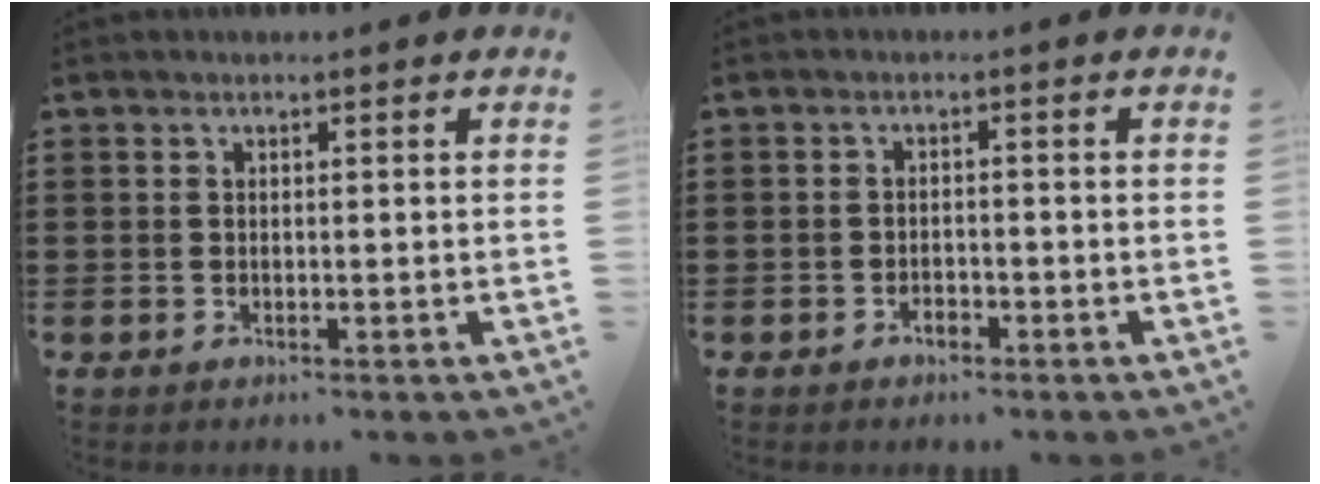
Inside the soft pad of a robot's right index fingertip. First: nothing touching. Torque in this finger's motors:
{"motor_torque": [0.54, 0.57, 0.01, 0.00]}